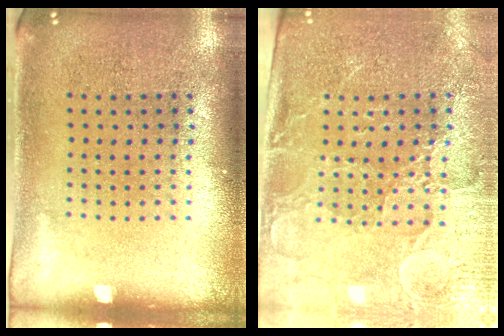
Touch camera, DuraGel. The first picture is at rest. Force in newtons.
{"total": 3.4, "press": 3.3, "slide": 0.9}